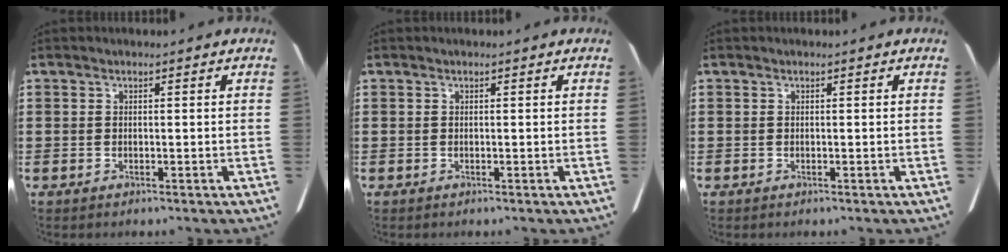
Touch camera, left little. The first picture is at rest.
{"total": 0.0}
{"total": 0.0}